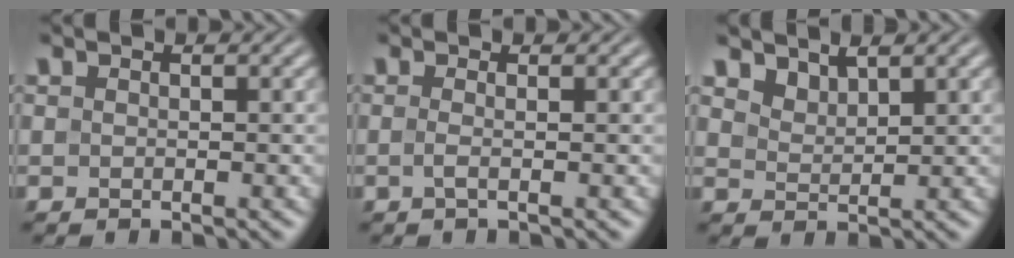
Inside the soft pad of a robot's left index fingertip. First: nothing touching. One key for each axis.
{"total": 1.0, "fx": -0.4, "fy": 0.1, "fz": 0.9, "tx": -0.022, "ty": -0.005, "tz": -0.007}
{"total": 1.9, "fx": 1.6, "fy": 0.6, "fz": 0.6, "tx": -0.021, "ty": -0.004, "tz": 0.035}